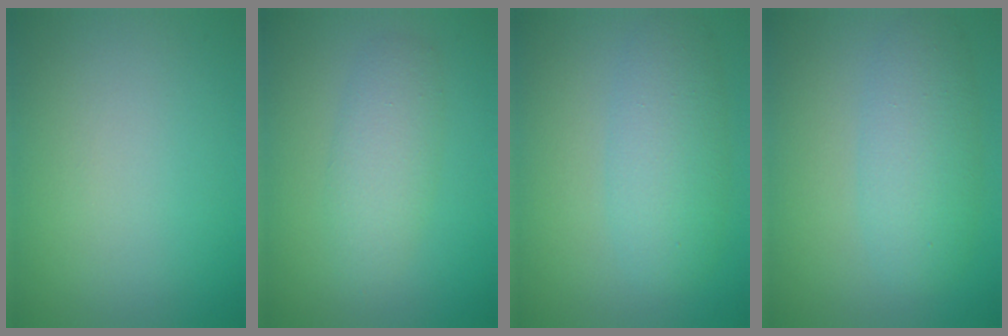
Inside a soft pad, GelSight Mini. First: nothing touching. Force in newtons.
{"total": 3.0, "press": 3.0, "slide": 0.1}
{"total": 4.3, "press": 4.3, "slide": 0.1}
{"total": 4.3, "press": 4.3, "slide": 0.1}